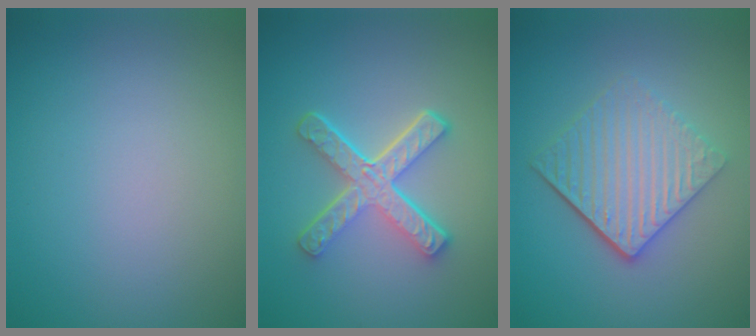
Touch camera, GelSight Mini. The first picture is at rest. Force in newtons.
{"total": 5.3, "press": 3.7, "slide": 3.8}
{"total": 5.0, "press": 3.7, "slide": 3.4}